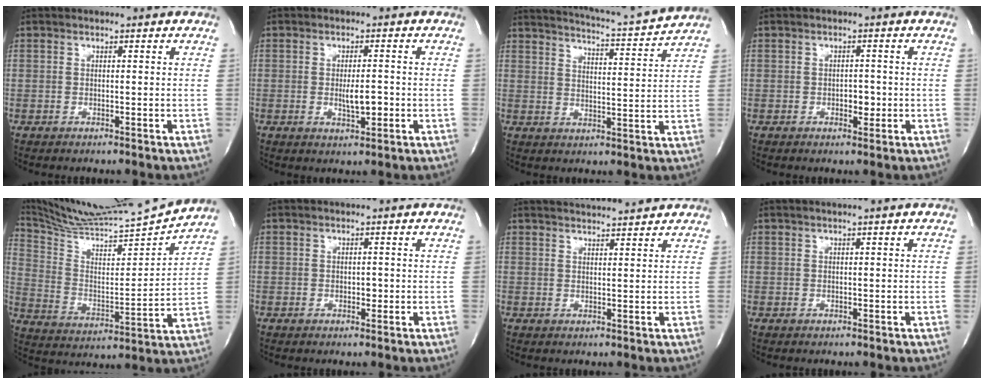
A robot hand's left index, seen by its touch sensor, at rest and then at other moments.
{"total": 3.6, "force": [-0.7, 1.0, 3.3], "torque": [-0.058, -0.002, -0.006]}
{"total": 12.0, "force": [11.6, -1.8, 2.6], "torque": [-0.054, -0.033, 0.163]}
{"total": 2.0, "force": [-0.5, 1.2, 1.5], "torque": [-0.019, 0.003, -0.004]}
{"total": 18.5, "force": [17.7, -1.7, 5.1], "torque": [-0.109, -0.048, 0.290]}
{"total": 0.9, "force": [-0.1, 0.6, 0.6], "torque": [-0.007, 0.001, -0.001]}
{"total": 5.7, "force": [5.5, -0.7, 1.2], "torque": [-0.022, 0.011, 0.080]}
{"total": 0.8, "force": [0.3, -0.2, 0.6], "torque": [-0.017, 0.003, 0.011]}